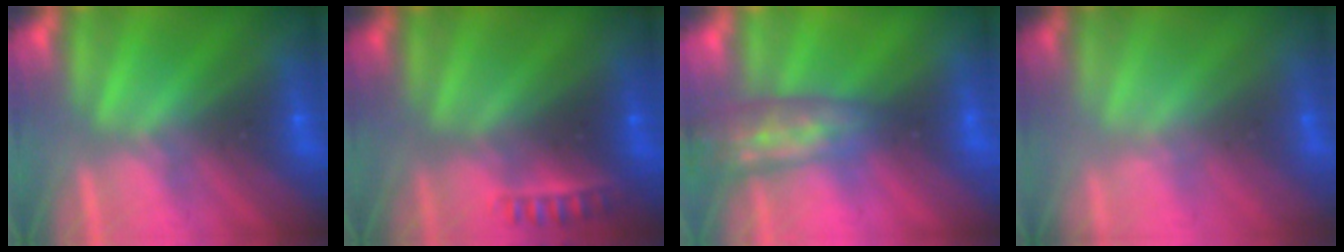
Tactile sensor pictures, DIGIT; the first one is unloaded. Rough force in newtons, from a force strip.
{"total": 2.3}
{"total": 2.9}
{"total": 1.5}